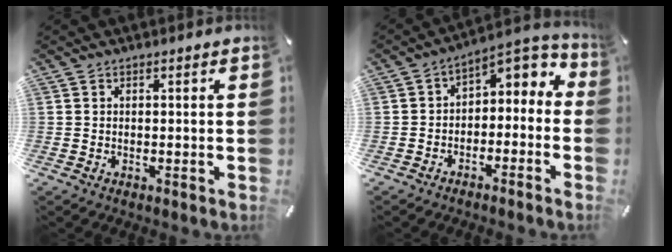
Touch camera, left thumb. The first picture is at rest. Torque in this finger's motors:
{"motor_torque": [-0.15, 0.53, 0.07, 0.11, 0.05]}